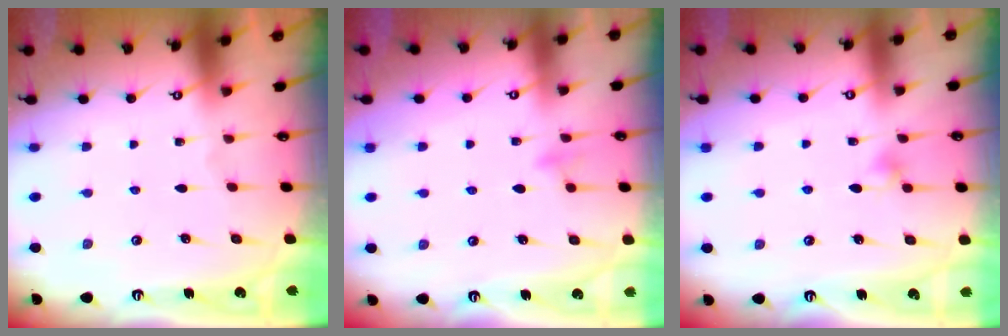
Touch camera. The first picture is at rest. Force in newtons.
{"total": 6.6, "press": 6.6, "slide": 0.6}
{"total": 5.4, "press": 5.3, "slide": 1.2}